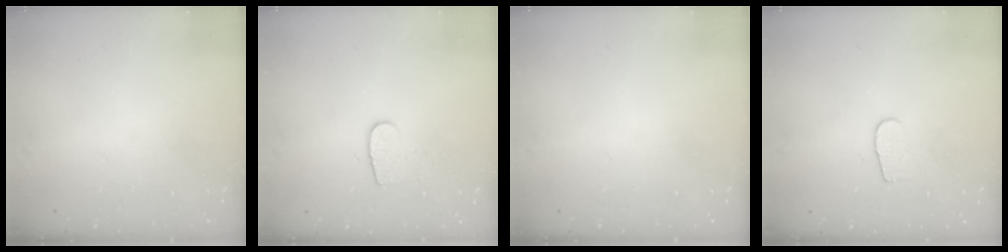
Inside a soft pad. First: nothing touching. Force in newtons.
{"total": 6.3, "press": 6.3, "slide": 0.4}
{"total": 0.0}
{"total": 6.3, "press": 6.3, "slide": 0.6}